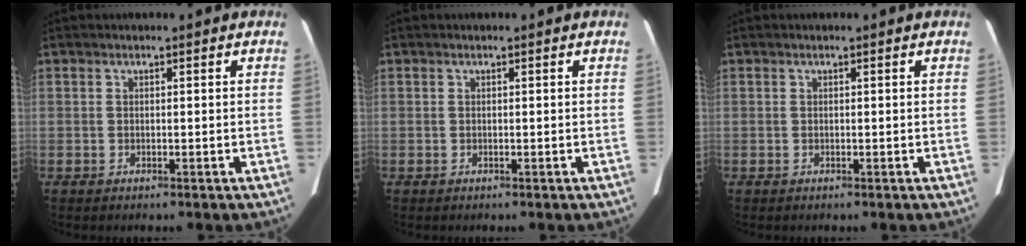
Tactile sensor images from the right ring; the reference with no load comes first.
{"total": 0.0}
{"total": 0.0}